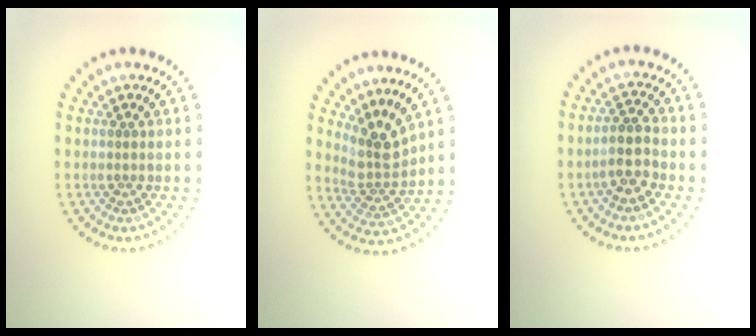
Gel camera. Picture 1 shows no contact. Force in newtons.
{"total": 3.2, "press": 2.2, "slide": 2.4}
{"total": 2.6, "press": 2.3, "slide": 1.1}